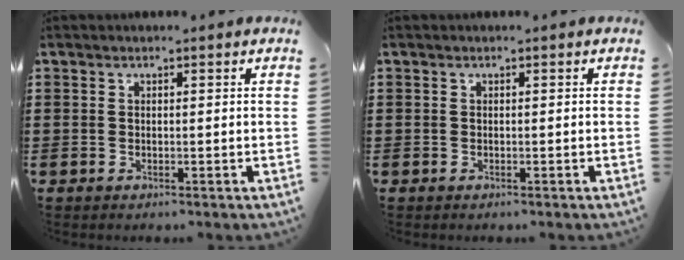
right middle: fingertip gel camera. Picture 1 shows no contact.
{"total": 0.0}